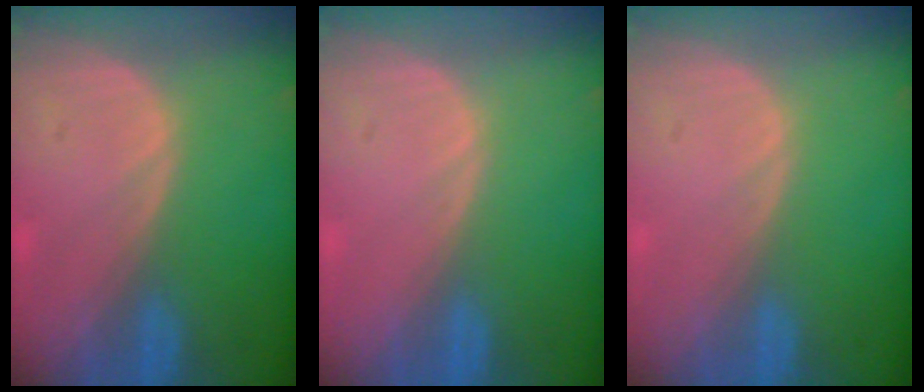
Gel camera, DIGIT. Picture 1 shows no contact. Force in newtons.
{"total": 0.0}
{"total": 0.0}